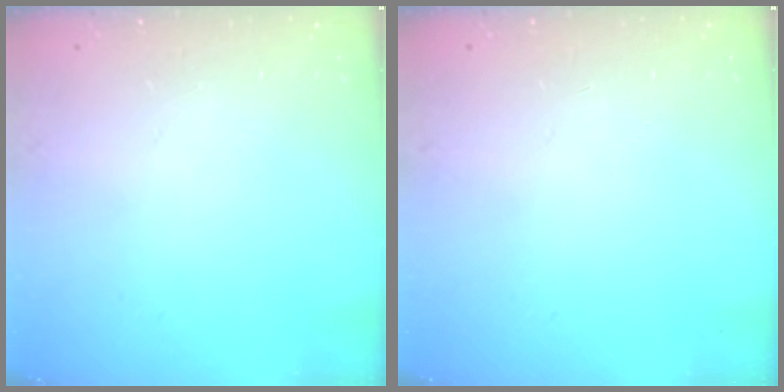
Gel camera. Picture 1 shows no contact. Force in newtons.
{"total": 0.0}